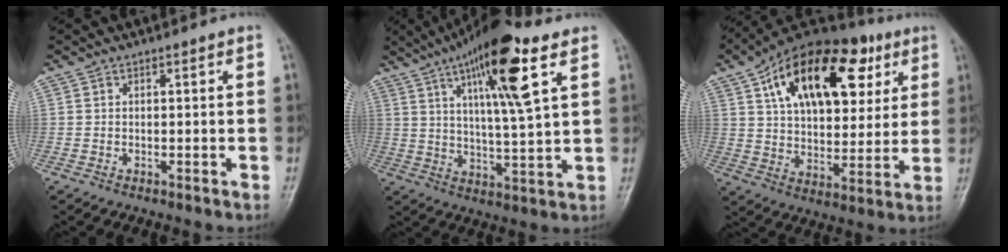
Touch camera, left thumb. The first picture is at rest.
{"total": 16.5, "force": [7.9, 3.0, 14.2], "torque": [-0.234, -0.021, 0.130]}
{"total": 25.1, "force": [10.3, 13.7, 18.3], "torque": [-0.255, 0.002, 0.165]}